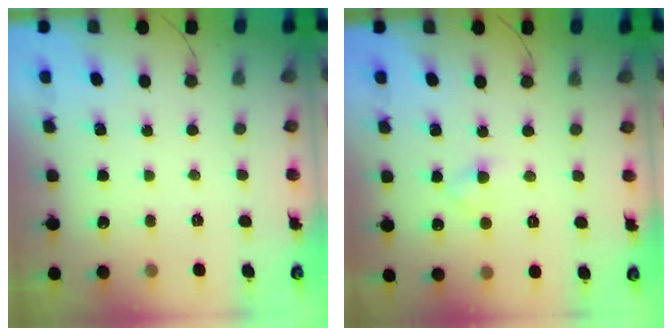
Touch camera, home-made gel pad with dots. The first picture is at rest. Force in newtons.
{"total": 2.8, "press": 2.5, "slide": 1.2}